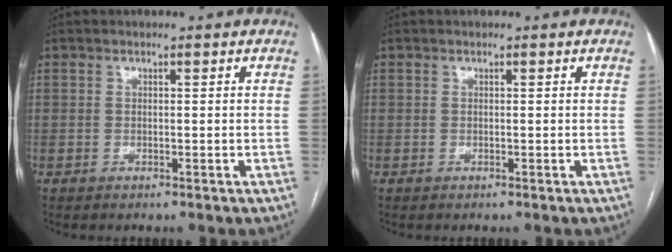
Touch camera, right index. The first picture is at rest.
{"total": 0.0}